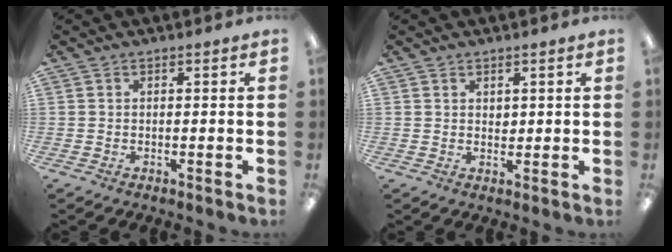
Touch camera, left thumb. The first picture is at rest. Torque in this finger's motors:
{"motor_torque": [0.04, -0.12, -0.28, 0.02, 0.00]}